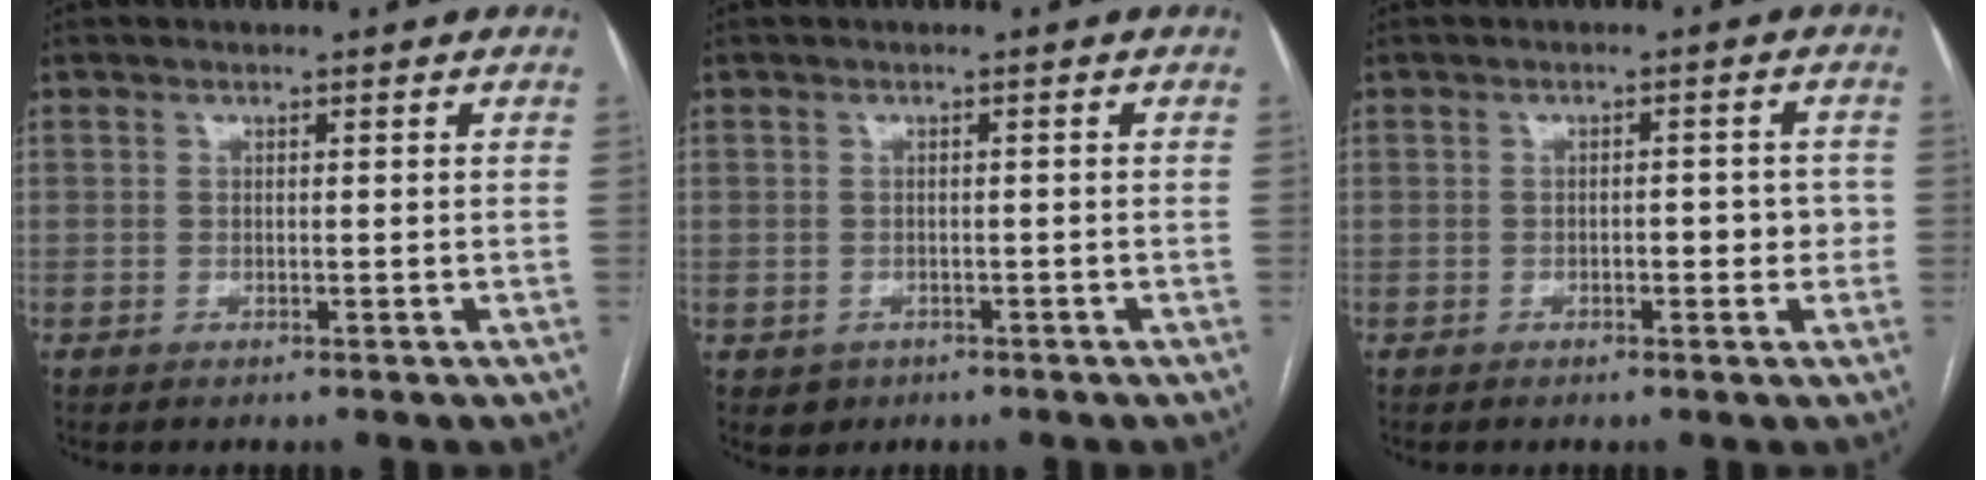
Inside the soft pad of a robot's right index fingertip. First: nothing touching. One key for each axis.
{"total": 2.3, "fx": -1.0, "fy": 2.0, "fz": 0.3, "tx": -0.004, "ty": 0.004, "tz": -0.008}
{"total": 3.5, "fx": -0.7, "fy": 1.5, "fz": 3.1, "tx": -0.037, "ty": 0.008, "tz": -0.009}